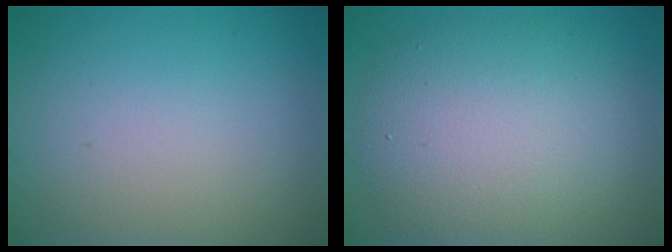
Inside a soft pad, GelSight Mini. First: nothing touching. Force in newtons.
{"total": 8.4, "press": 8.4, "slide": 0.2}